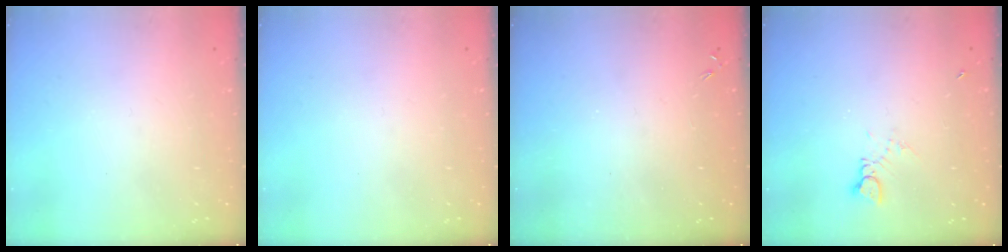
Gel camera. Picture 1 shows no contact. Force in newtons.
{"total": 0.0}
{"total": 0.0}
{"total": 2.2, "press": 2.2, "slide": 0.1}